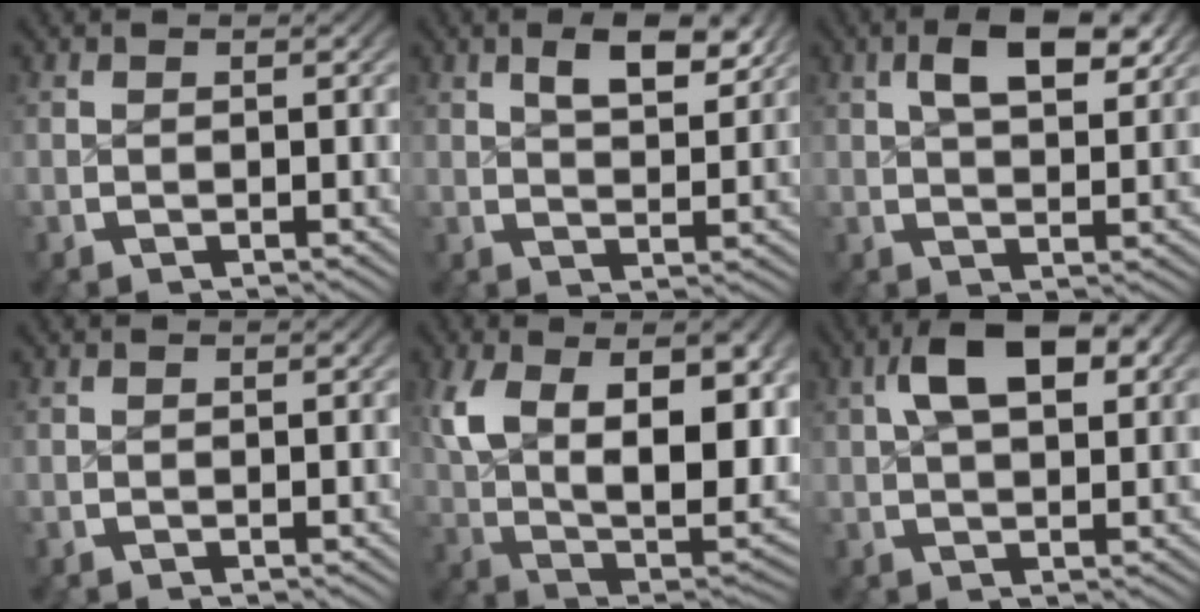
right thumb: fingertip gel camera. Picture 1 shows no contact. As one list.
[{"total": 4.4, "force": [2.5, 1.6, 3.3], "torque": [-0.042, 0.001, 0.042]}, {"total": 5.6, "force": [2.4, 2.2, 4.5], "torque": [-0.060, 0.006, 0.040]}, {"total": 0.0}, {"total": 14.1, "force": [0.5, 8.3, 11.3], "torque": [-0.227, -0.045, 0.036]}, {"total": 7.4, "force": [2.6, 3.6, 5.9], "torque": [-0.093, 0.009, 0.039]}]